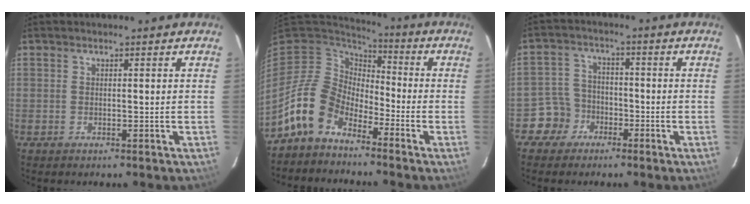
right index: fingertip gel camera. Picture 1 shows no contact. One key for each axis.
{"total": 10.9, "fx": -7.3, "fy": 6.5, "fz": 4.8, "tx": -0.114, "ty": 0.022, "tz": -0.150}
{"total": 5.4, "fx": -3.2, "fy": 4.3, "fz": -0.3, "tx": -0.007, "ty": 0.023, "tz": -0.062}